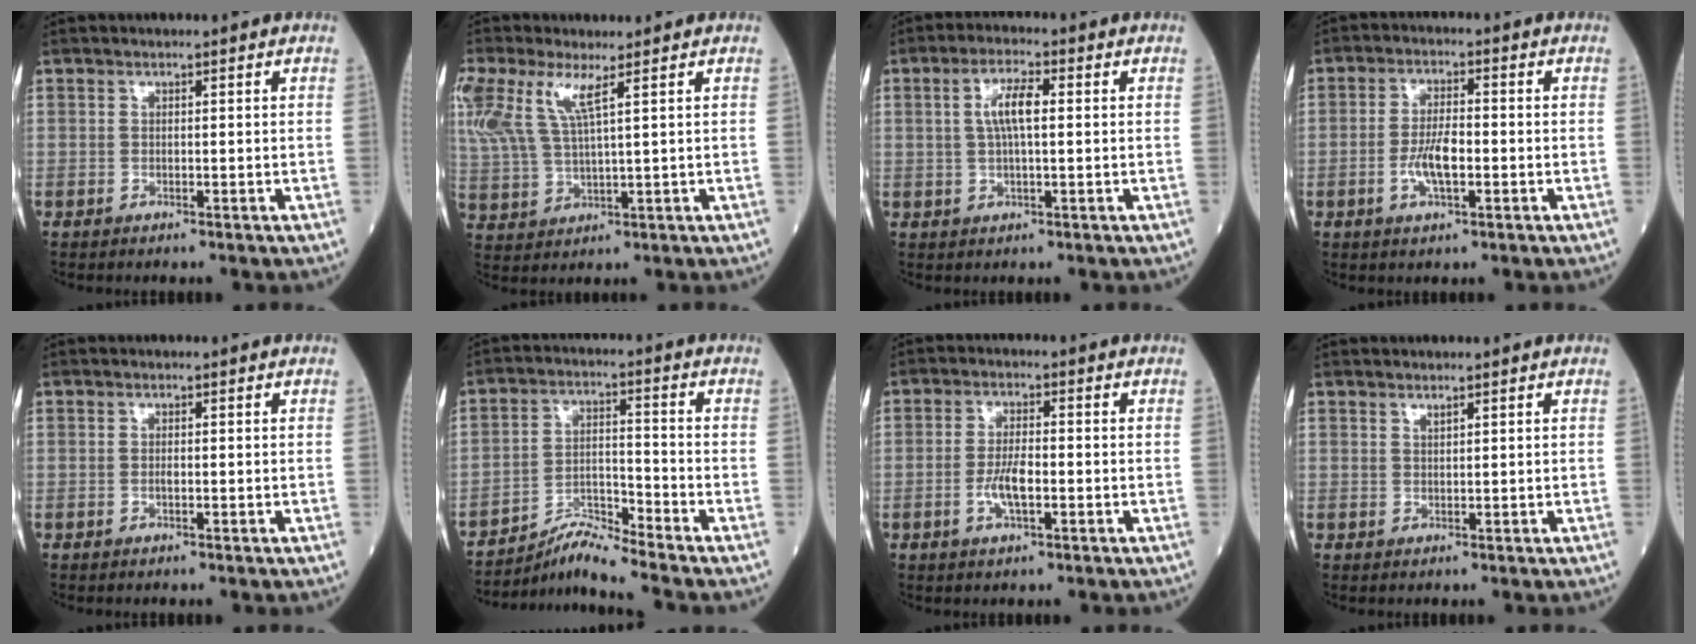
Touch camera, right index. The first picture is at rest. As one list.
[{"total": 11.3, "force": [5.9, 2.9, 9.3], "torque": [-0.237, 0.011, 0.115]}, {"total": 5.2, "force": [0.9, 1.1, 5.0], "torque": [-0.097, 0.012, 0.016]}, {"total": 5.4, "force": [-1.3, 1.6, 5.0], "torque": [-0.099, 0.003, -0.024]}, {"total": 0.8, "force": [-0.2, 0.3, 0.7], "torque": [-0.014, 0.000, -0.002]}, {"total": 6.5, "force": [-6.2, -1.7, 1.1], "torque": [-0.031, -0.002, -0.110]}, {"total": 4.7, "force": [-1.2, 1.3, 4.3], "torque": [-0.085, 0.002, -0.022]}, {"total": 0.8, "force": [0.7, 0.1, 0.4], "torque": [-0.009, -0.005, 0.014]}]